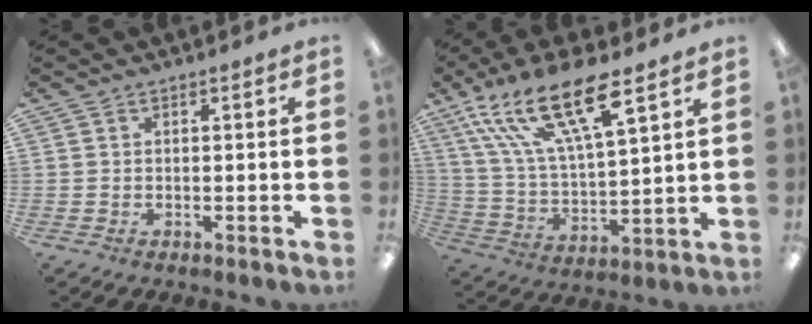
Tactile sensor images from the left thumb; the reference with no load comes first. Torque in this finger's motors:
{"motor_torque": [0.42, 0.47, 1.36, -1.41, 0.50]}